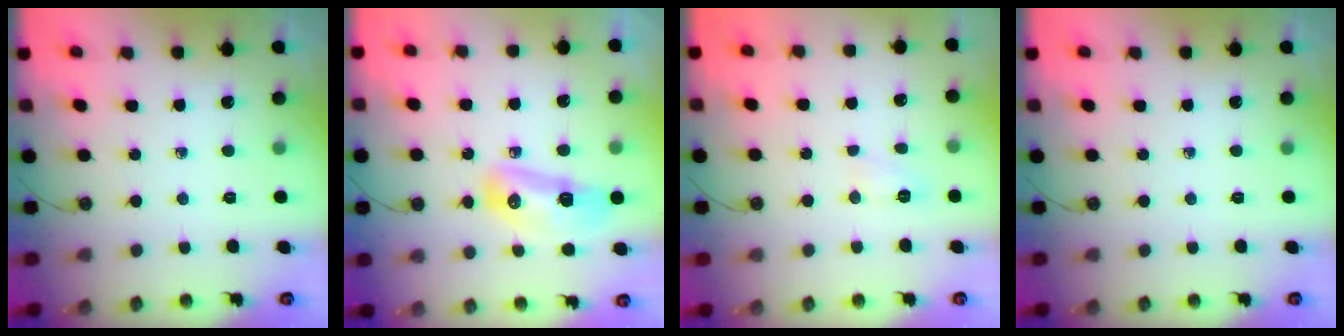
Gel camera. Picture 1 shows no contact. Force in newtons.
{"total": 10.1, "press": 10.0, "slide": 1.6}
{"total": 6.3, "press": 6.2, "slide": 0.9}
{"total": 0.0}